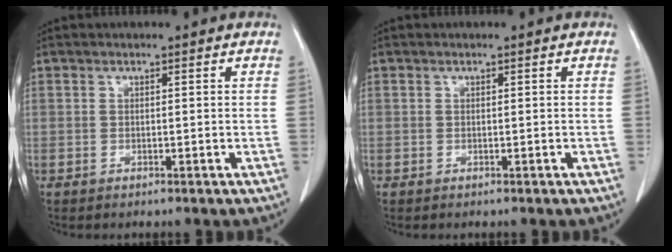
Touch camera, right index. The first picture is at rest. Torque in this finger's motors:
{"motor_torque": [-0.09, 0.03, -0.03, -0.01]}